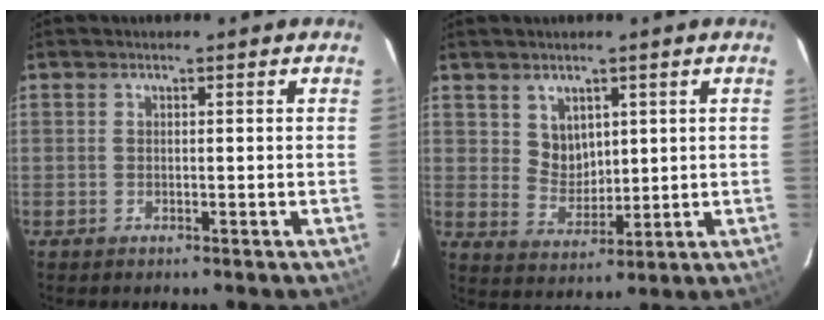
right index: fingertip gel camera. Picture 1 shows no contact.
{"total": 5.4, "force": [2.6, 4.3, 2.0], "torque": [-0.030, 0.002, 0.058]}